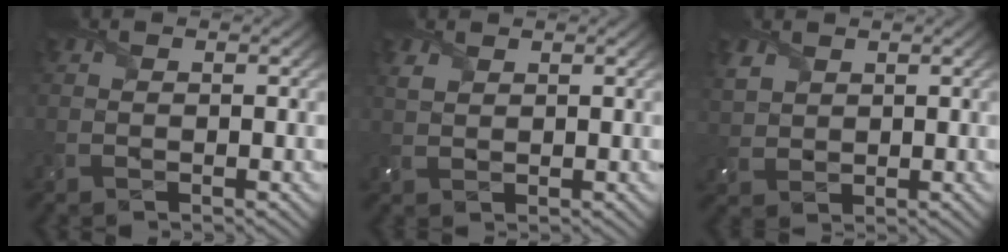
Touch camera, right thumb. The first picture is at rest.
{"total": 1.6, "force": [1.1, 0.9, 0.8], "torque": [-0.027, -0.001, 0.028]}
{"total": 3.1, "force": [1.9, 2.1, 1.1], "torque": [-0.042, -0.002, 0.044]}